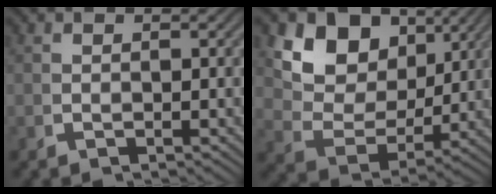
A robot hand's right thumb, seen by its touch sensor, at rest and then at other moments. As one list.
[{"total": 10.6, "force": [3.1, 7.4, 6.9], "torque": [-0.140, -0.015, 0.057]}]